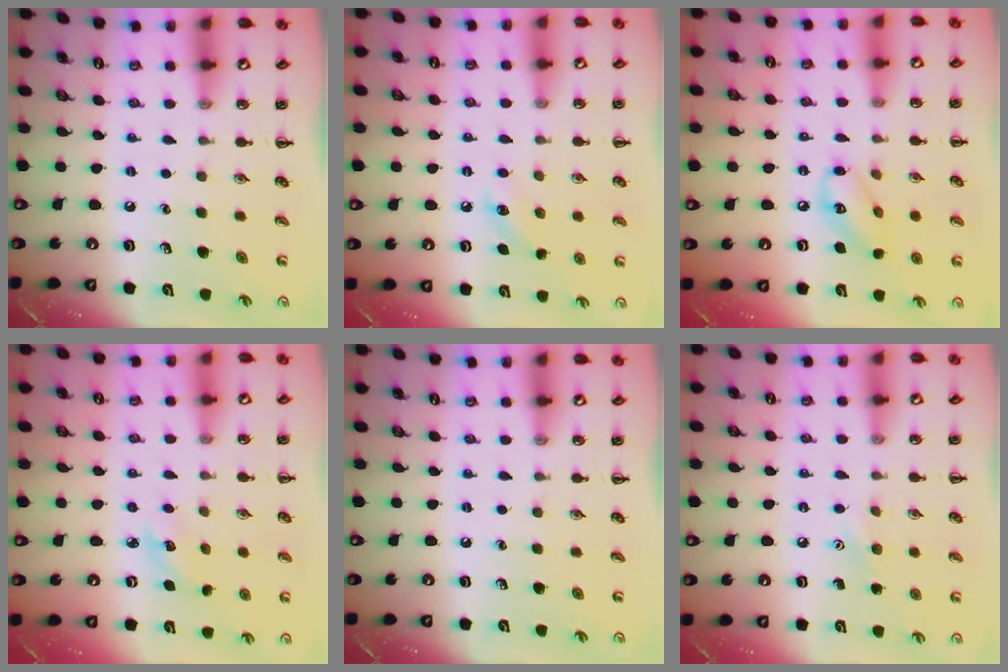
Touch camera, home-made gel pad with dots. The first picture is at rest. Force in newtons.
{"total": 7.1, "press": 7.0, "slide": 1.5}
{"total": 8.7, "press": 8.6, "slide": 1.1}
{"total": 3.7, "press": 3.6, "slide": 1.0}
{"total": 0.0}
{"total": 5.8, "press": 5.6, "slide": 1.5}